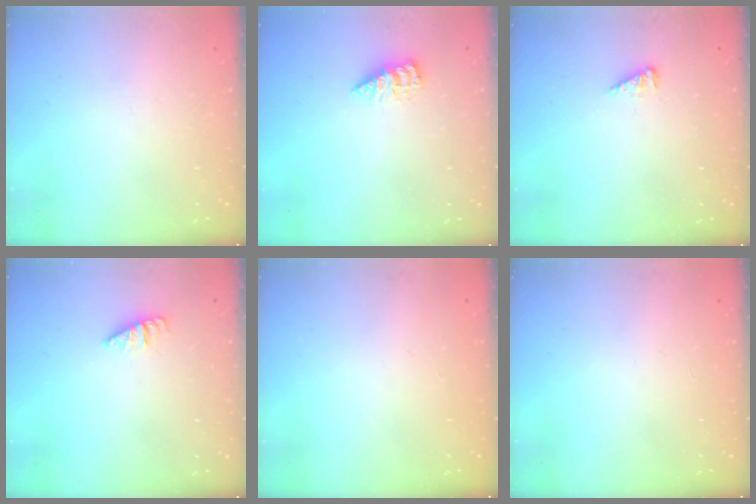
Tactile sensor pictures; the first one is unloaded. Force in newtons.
{"total": 2.9, "press": 2.8, "slide": 0.4}
{"total": 3.0, "press": 3.0, "slide": 0.3}
{"total": 2.1, "press": 2.1, "slide": 0.3}
{"total": 0.0}
{"total": 0.0}